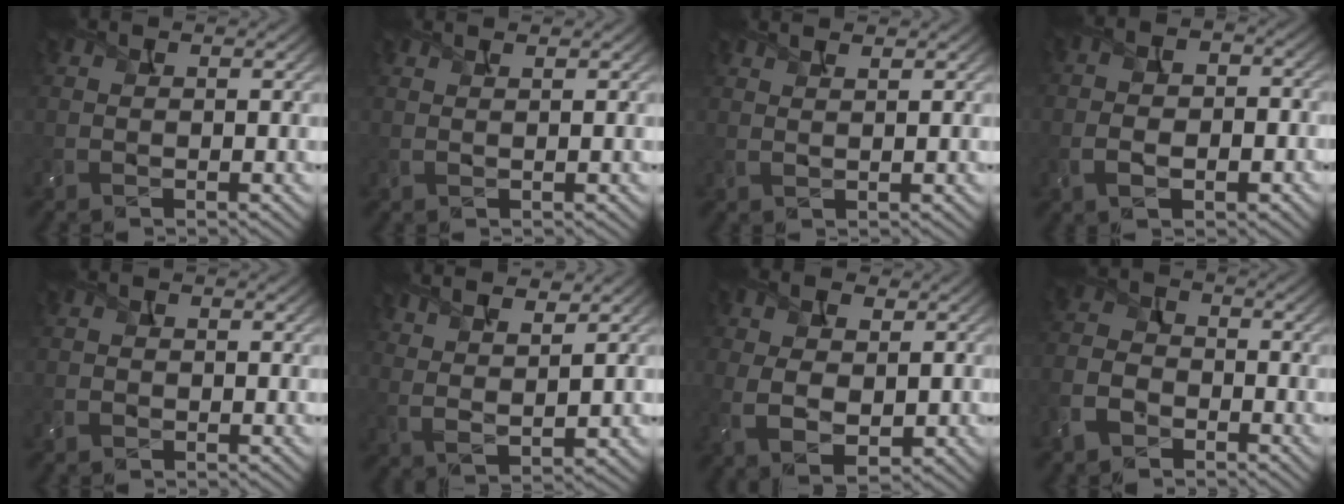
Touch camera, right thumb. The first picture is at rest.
{"total": 1.1, "force": [0.9, 0.0, 0.6], "torque": [-0.019, 0.002, 0.012]}
{"total": 1.9, "force": [1.6, 0.2, 1.0], "torque": [-0.024, 0.002, 0.025]}
{"total": 5.9, "force": [-1.8, 3.7, 4.2], "torque": [-0.065, -0.004, -0.034]}
{"total": 1.0, "force": [-0.5, 0.7, 0.4], "torque": [-0.007, -0.001, -0.012]}
{"total": 7.2, "force": [5.4, 1.8, 4.4], "torque": [-0.083, -0.001, 0.089]}
{"total": 7.4, "force": [0.1, 5.2, 5.3], "torque": [-0.115, -0.005, 0.010]}
{"total": 5.7, "force": [-3.4, 3.6, 2.7], "torque": [-0.075, -0.002, -0.081]}